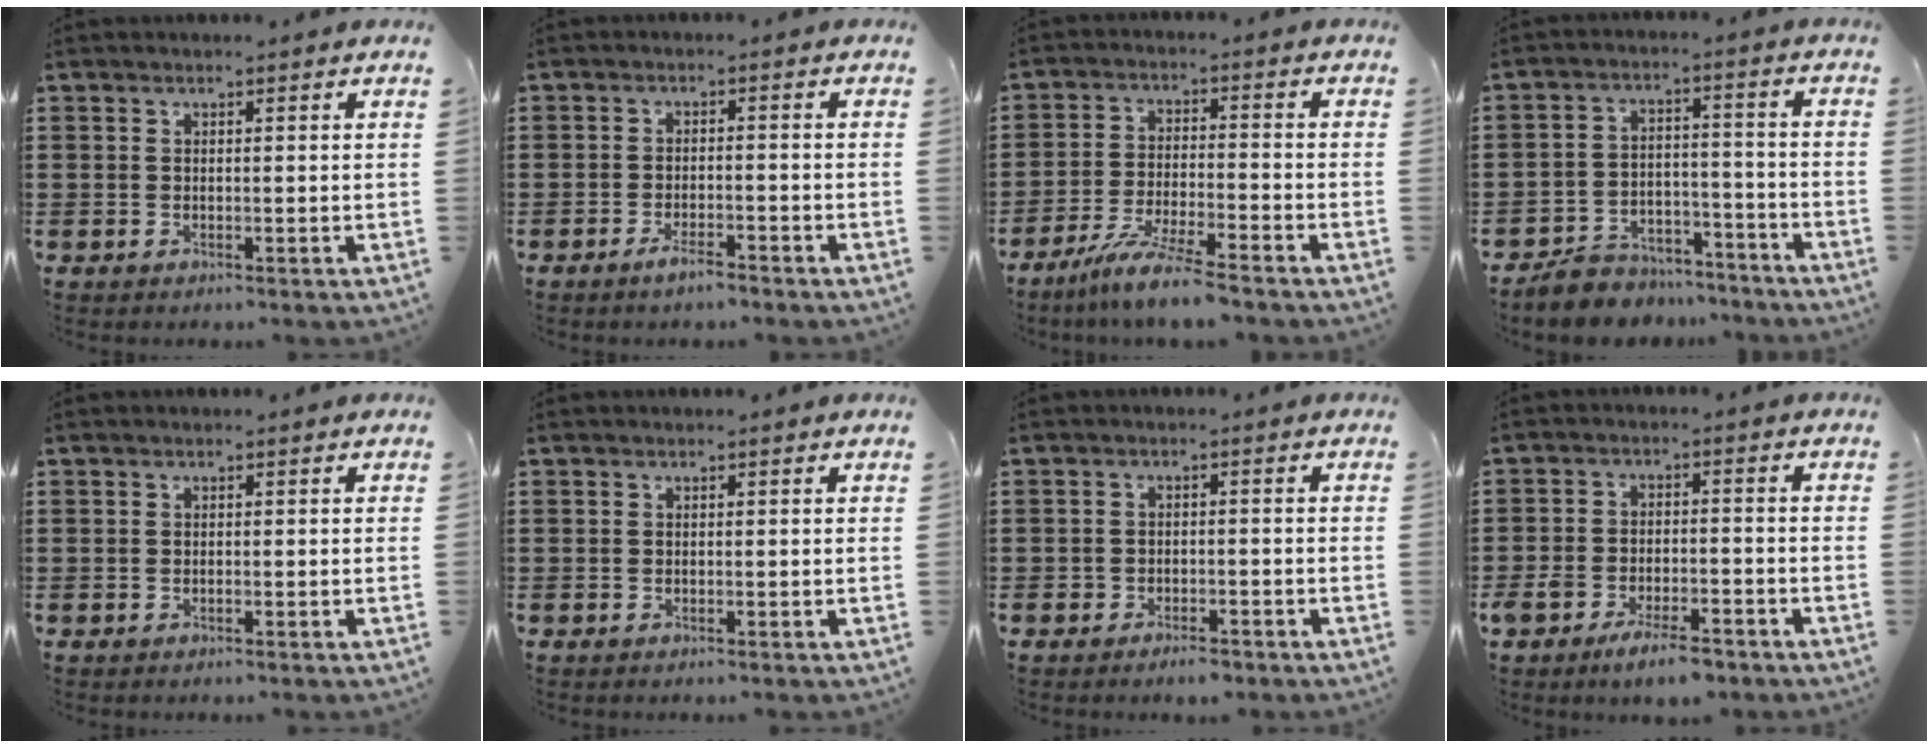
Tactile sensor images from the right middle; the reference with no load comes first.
{"total": 2.7, "force": [-2.1, 0.5, 1.7], "torque": [-0.027, 0.004, -0.038]}
{"total": 6.9, "force": [-6.0, -0.4, 3.4], "torque": [-0.070, -0.015, -0.113]}
{"total": 6.2, "force": [-6.0, 1.5, 0.5], "torque": [-0.006, 0.019, -0.119]}
{"total": 0.0}
{"total": 0.0}
{"total": 1.9, "force": [-1.7, 0.6, 0.3], "torque": [-0.013, 0.002, -0.036]}
{"total": 5.1, "force": [-4.0, 1.5, 2.8], "torque": [-0.065, 0.001, -0.081]}